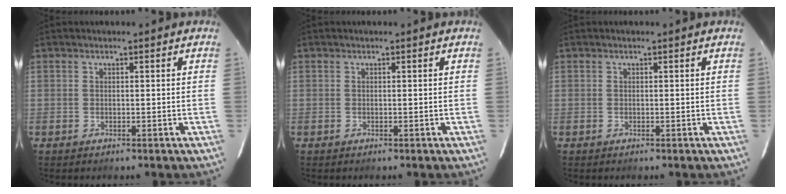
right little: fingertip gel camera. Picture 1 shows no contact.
{"total": 0.0}
{"total": 0.0}